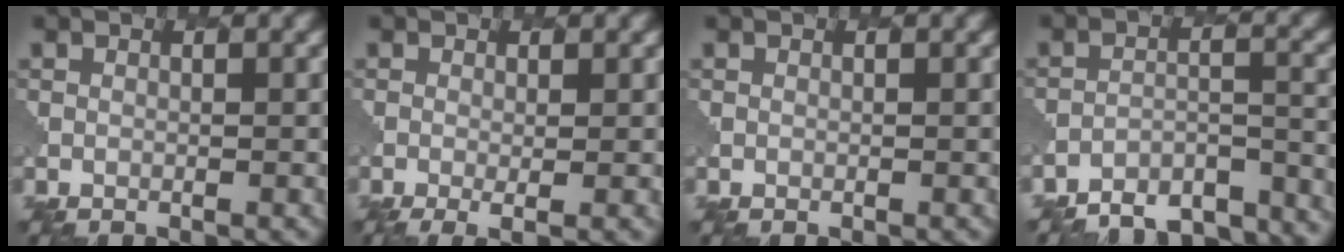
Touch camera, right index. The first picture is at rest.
{"total": 2.5, "force": [-0.5, 0.6, 2.3], "torque": [-0.040, -0.008, -0.006]}
{"total": 0.0}
{"total": 9.6, "force": [-9.1, 2.5, 2.0], "torque": [-0.030, 0.002, -0.115]}